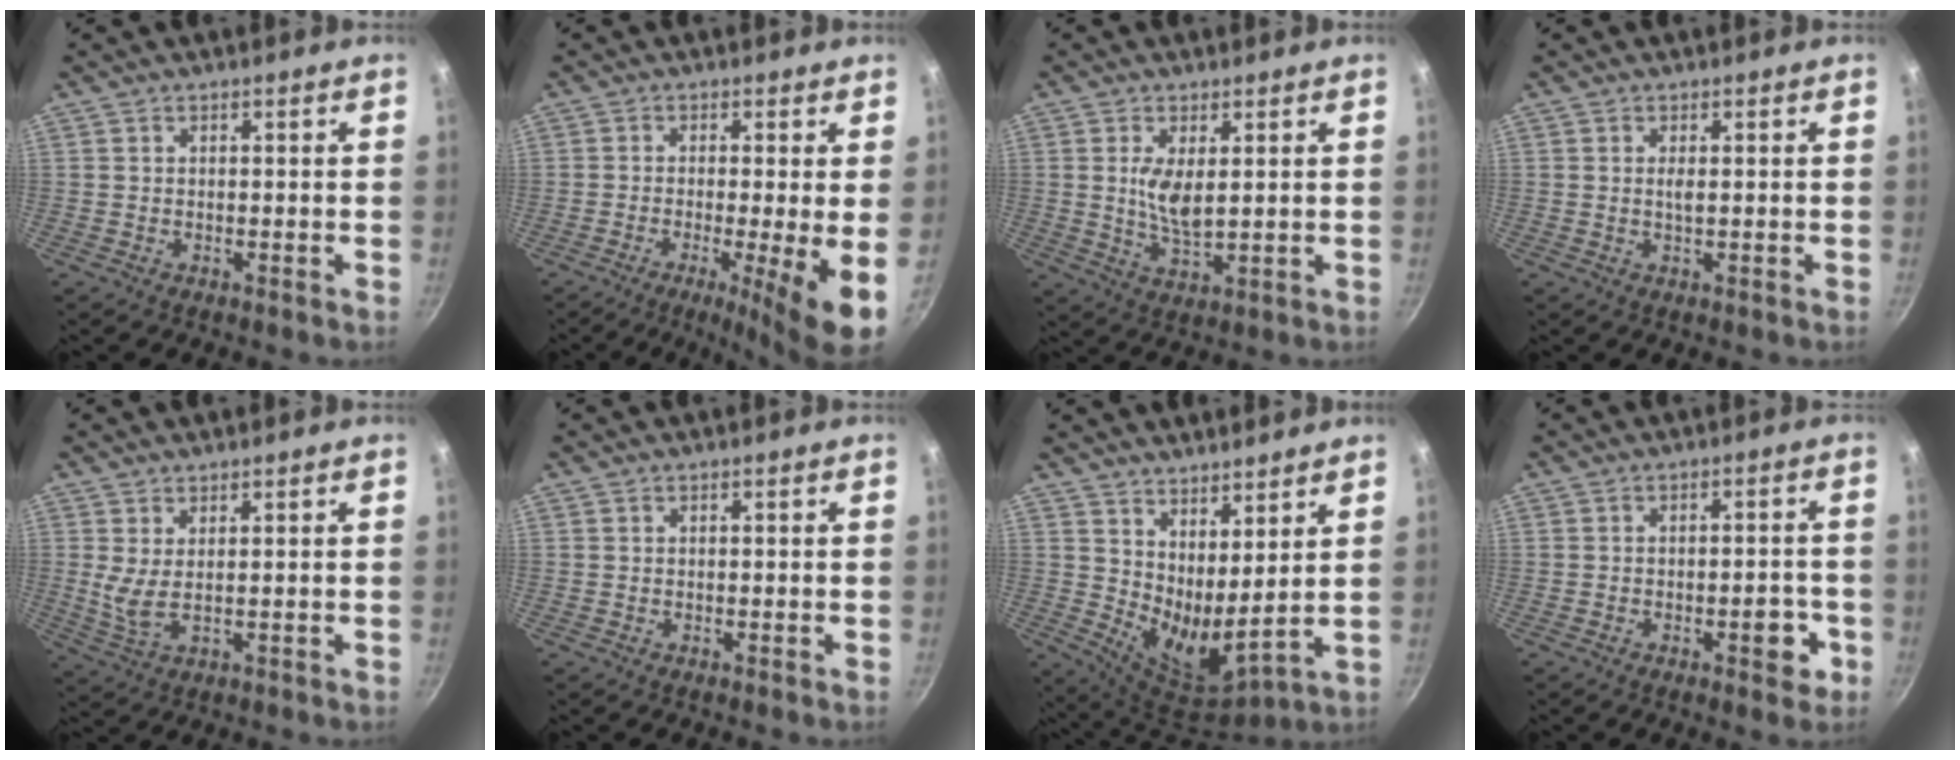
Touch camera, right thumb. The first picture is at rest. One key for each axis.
{"total": 9.1, "fx": -1.9, "fy": 0.9, "fz": 8.9, "tx": -0.135, "ty": -0.010, "tz": -0.031}
{"total": 6.3, "fx": 1.3, "fy": 2.7, "fz": 5.6, "tx": -0.102, "ty": -0.018, "tz": 0.030}
{"total": 1.2, "fx": 0.2, "fy": 0.2, "fz": 1.2, "tx": -0.023, "ty": -0.002, "tz": 0.003}
{"total": 4.0, "fx": 1.2, "fy": 1.4, "fz": 3.6, "tx": -0.072, "ty": -0.019, "tz": 0.030}
{"total": 0.0}
{"total": 11.9, "fx": 6.7, "fy": 4.2, "fz": 8.8, "tx": -0.142, "ty": -0.062, "tz": 0.114}
{"total": 5.5, "fx": -2.1, "fy": 2.5, "fz": 4.4, "tx": -0.034, "ty": 0.018, "tz": -0.026}